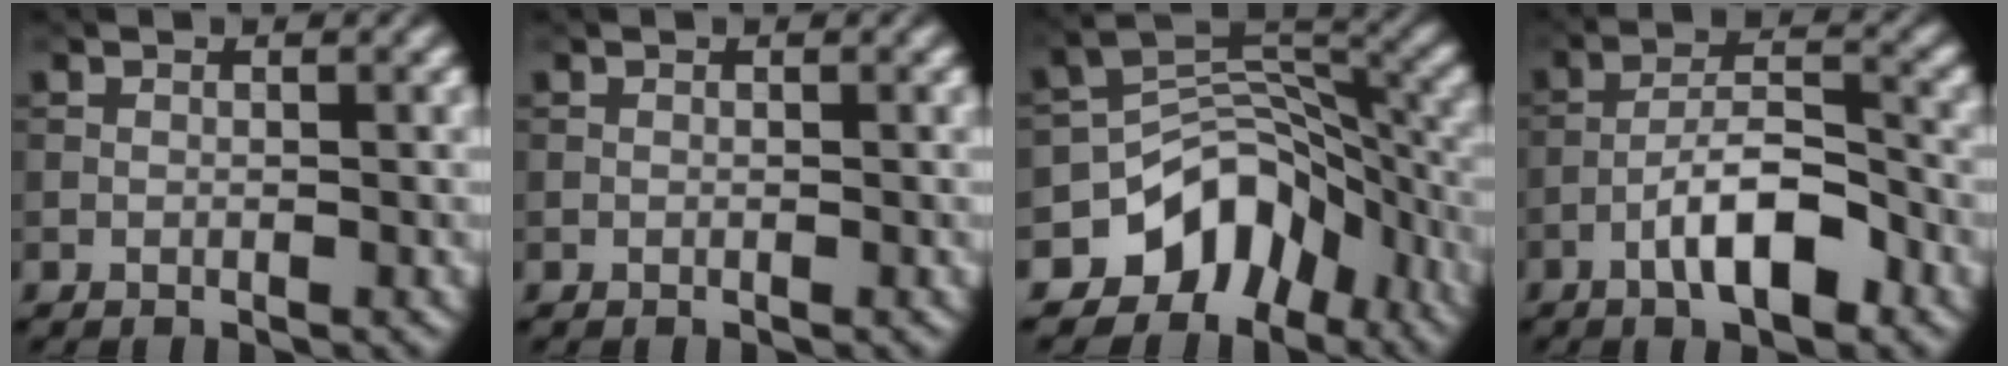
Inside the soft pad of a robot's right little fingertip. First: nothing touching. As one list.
[{"total": 0.0}, {"total": 9.1, "force": [-5.5, 6.2, 3.7], "torque": [-0.039, 0.007, -0.104]}, {"total": 6.3, "force": [-3.2, 1.8, 5.1], "torque": [-0.086, 0.014, -0.058]}]